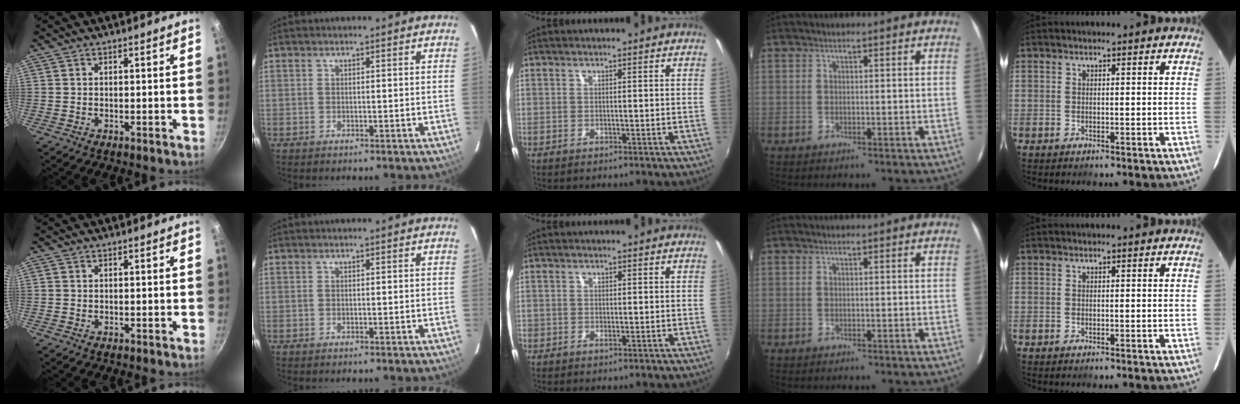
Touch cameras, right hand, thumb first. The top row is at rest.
{"middle": {"total": 1.1, "force": [-0.3, 0.8, 0.6], "torque": [-0.011, -0.001, -0.007]}}